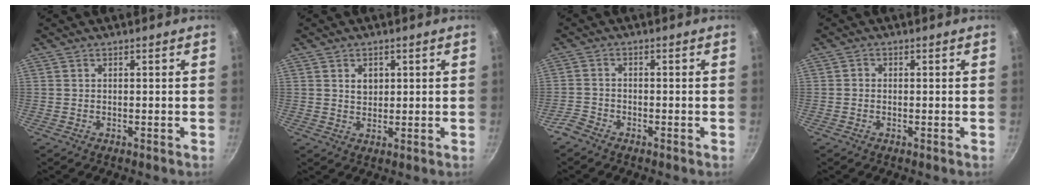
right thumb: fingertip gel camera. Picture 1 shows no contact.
{"total": 2.8, "force": [0.9, 2.2, 1.5], "torque": [-0.012, -0.004, 0.017]}
{"total": 2.8, "force": [-2.4, 1.3, 0.9], "torque": [-0.028, 0.019, -0.054]}
{"total": 0.8, "force": [-0.2, 0.7, 0.3], "torque": [-0.004, 0.002, -0.004]}